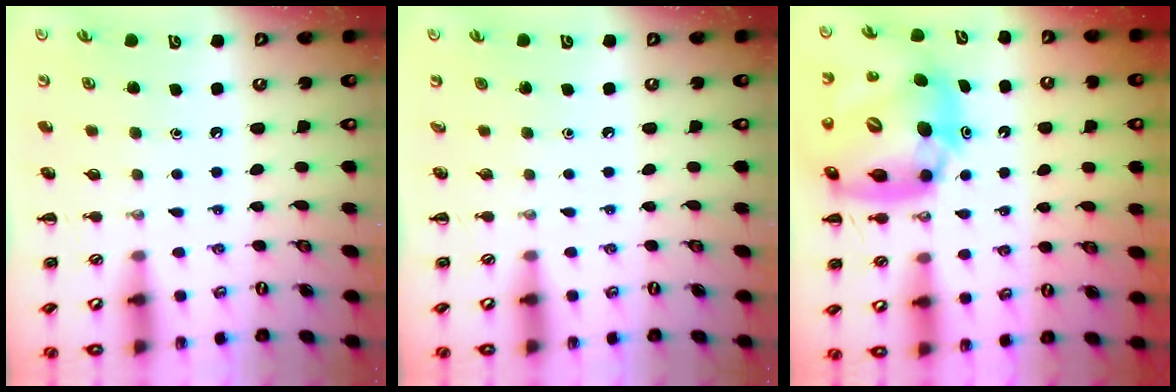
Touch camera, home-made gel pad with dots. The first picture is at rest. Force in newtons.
{"total": 0.0}
{"total": 17.5, "press": 16.7, "slide": 5.2}